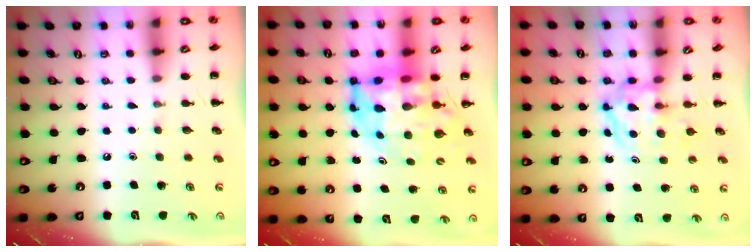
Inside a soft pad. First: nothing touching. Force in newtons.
{"total": 9.6, "press": 9.2, "slide": 2.8}
{"total": 3.9, "press": 3.9, "slide": 0.5}